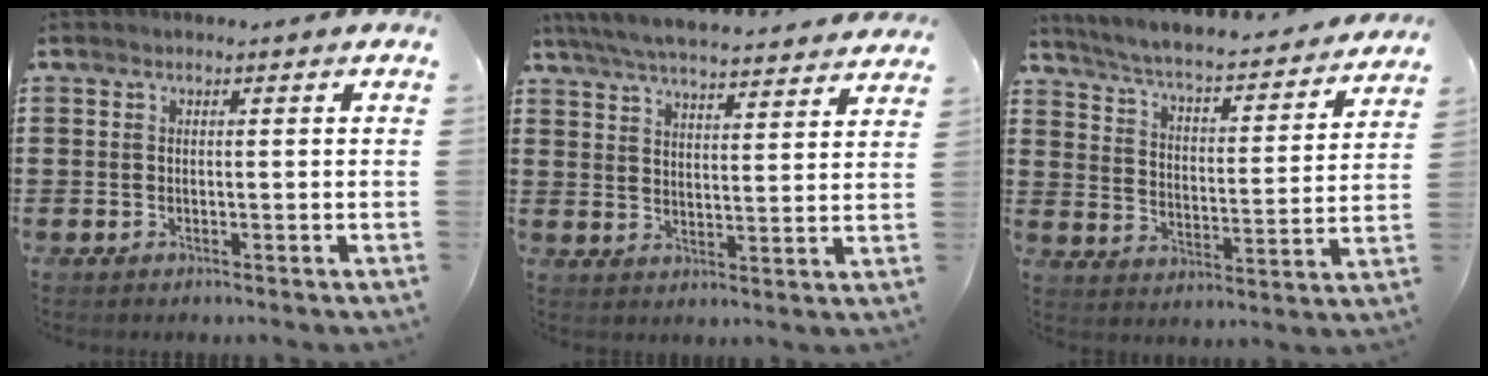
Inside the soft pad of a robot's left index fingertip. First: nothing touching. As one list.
[{"total": 6.0, "force": [5.8, -0.2, 1.7], "torque": [-0.055, -0.034, 0.100]}, {"total": 4.7, "force": [4.4, -0.3, 1.6], "torque": [-0.054, -0.041, 0.065]}]